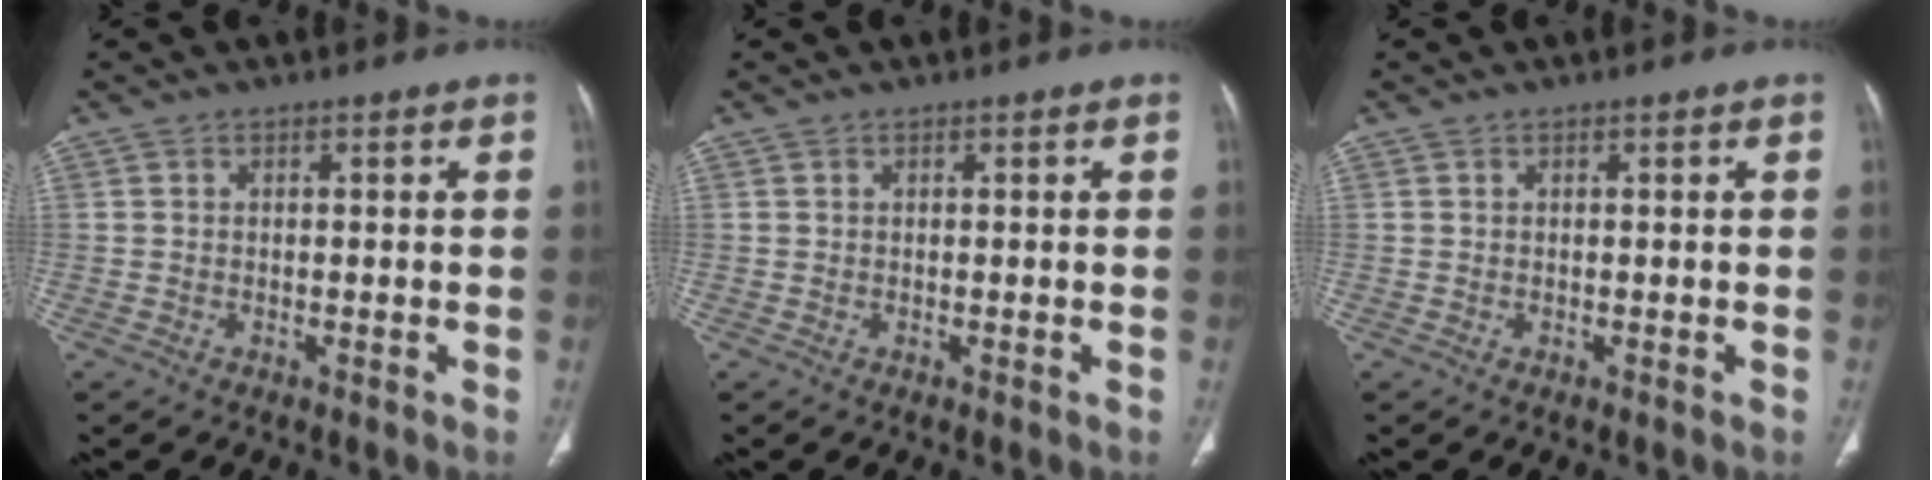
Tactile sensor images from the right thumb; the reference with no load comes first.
{"total": 0.0}
{"total": 0.0}